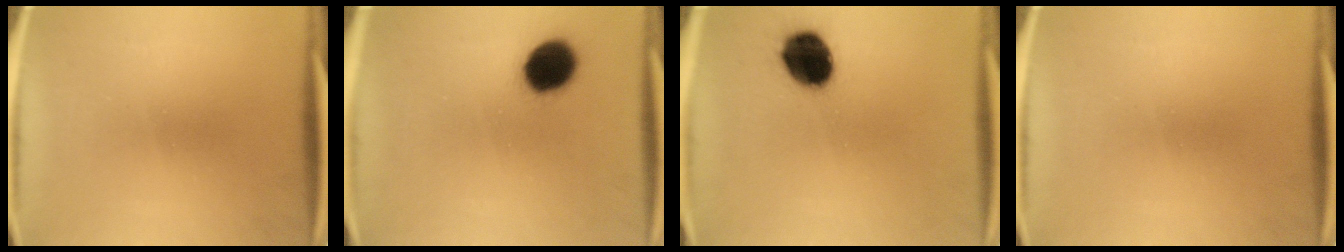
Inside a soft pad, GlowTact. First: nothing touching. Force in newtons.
{"total": 10.7}
{"total": 13.2}
{"total": 0.0}